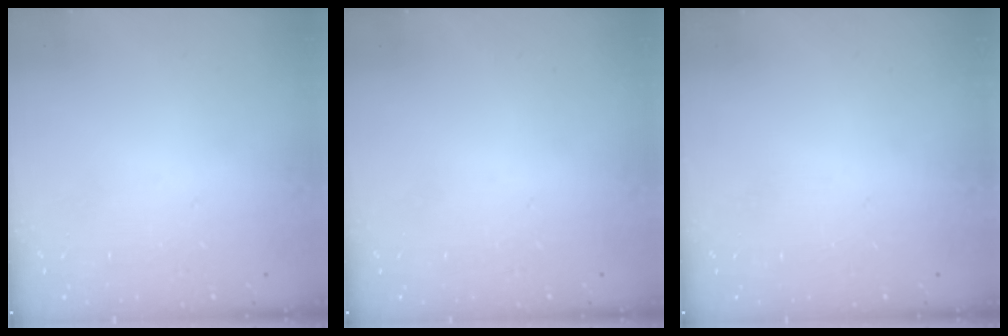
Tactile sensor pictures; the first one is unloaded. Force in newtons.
{"total": 0.0}
{"total": 0.0}